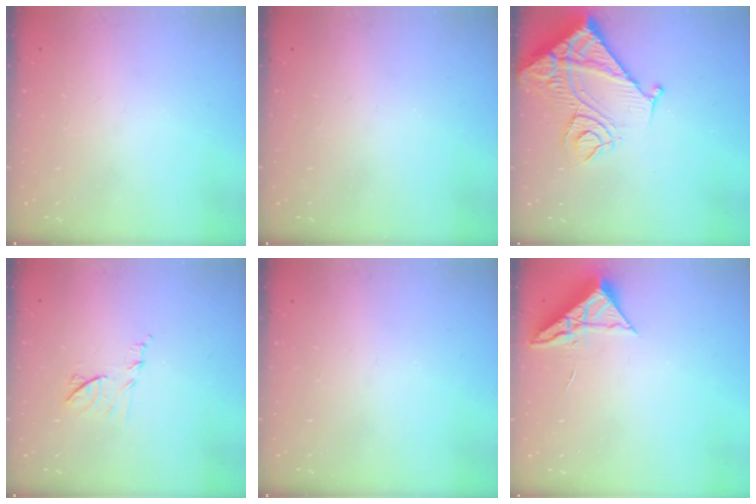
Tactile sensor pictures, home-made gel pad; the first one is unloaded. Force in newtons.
{"total": 0.0}
{"total": 16.5, "press": 16.4, "slide": 2.0}
{"total": 7.4, "press": 7.4, "slide": 0.4}
{"total": 0.0}
{"total": 6.9, "press": 6.9, "slide": 0.3}